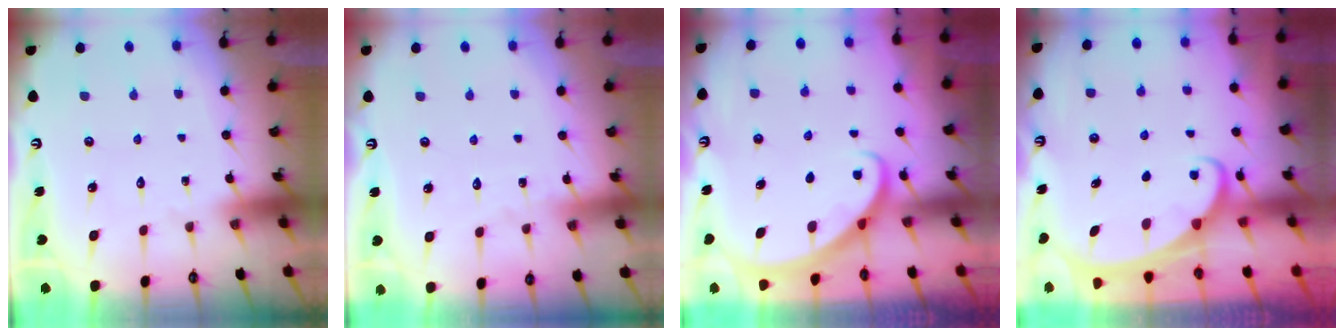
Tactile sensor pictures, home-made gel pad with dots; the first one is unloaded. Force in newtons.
{"total": 3.6, "press": 3.6, "slide": 0.3}
{"total": 2.9, "press": 2.9, "slide": 0.2}
{"total": 2.1, "press": 2.0, "slide": 0.3}